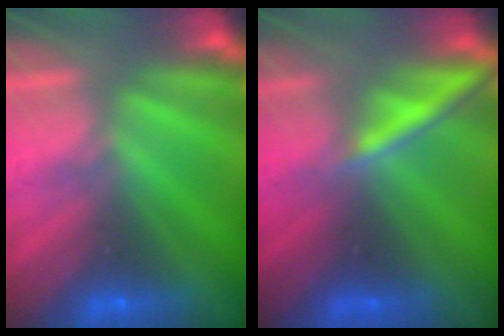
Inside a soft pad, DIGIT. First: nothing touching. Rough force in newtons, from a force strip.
{"total": 2.2}